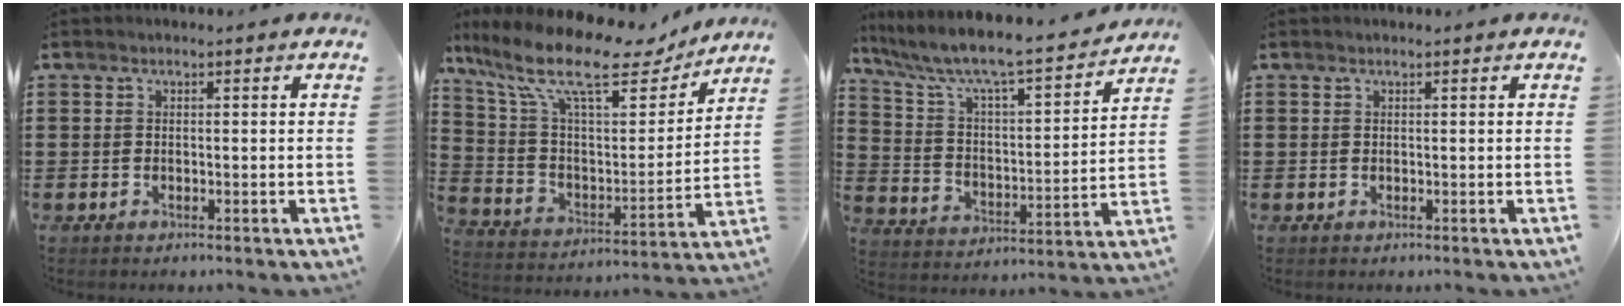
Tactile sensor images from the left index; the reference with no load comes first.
{"total": 14.3, "force": [10.1, 3.8, 9.3], "torque": [-0.216, -0.057, 0.167]}
{"total": 6.7, "force": [5.7, 0.6, 3.5], "torque": [-0.097, -0.051, 0.086]}
{"total": 0.0}